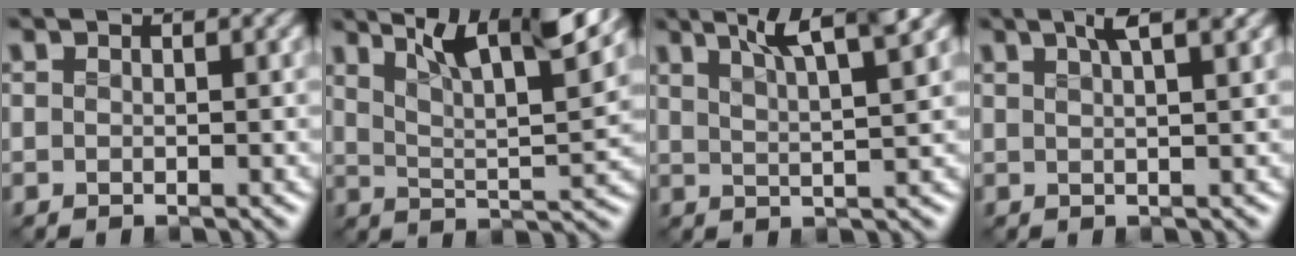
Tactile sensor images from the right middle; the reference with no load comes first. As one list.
[{"total": 9.9, "force": [6.4, 2.5, 7.1], "torque": [-0.114, 0.012, 0.093]}, {"total": 5.8, "force": [3.8, 0.9, 4.3], "torque": [-0.067, 0.014, 0.060]}, {"total": 4.0, "force": [2.3, 1.2, 3.1], "torque": [-0.028, 0.018, 0.016]}]